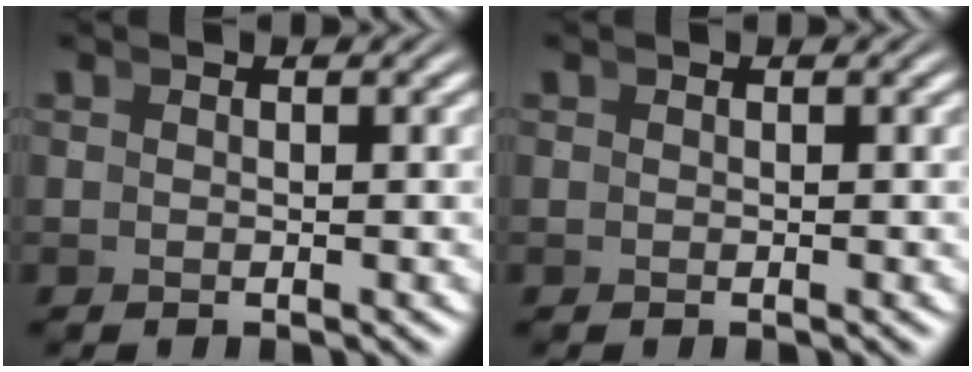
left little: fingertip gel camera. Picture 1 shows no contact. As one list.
[{"total": 0.0}]